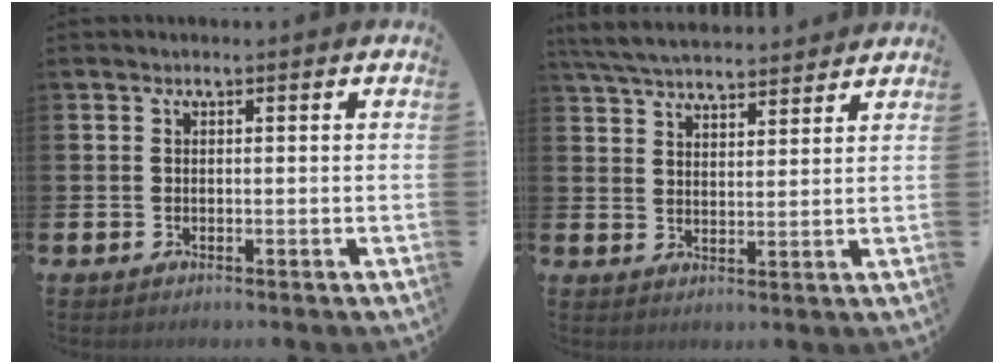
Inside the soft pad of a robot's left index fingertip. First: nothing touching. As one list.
[{"total": 5.8, "force": [5.7, 0.6, 1.1], "torque": [-0.045, -0.026, 0.103]}]